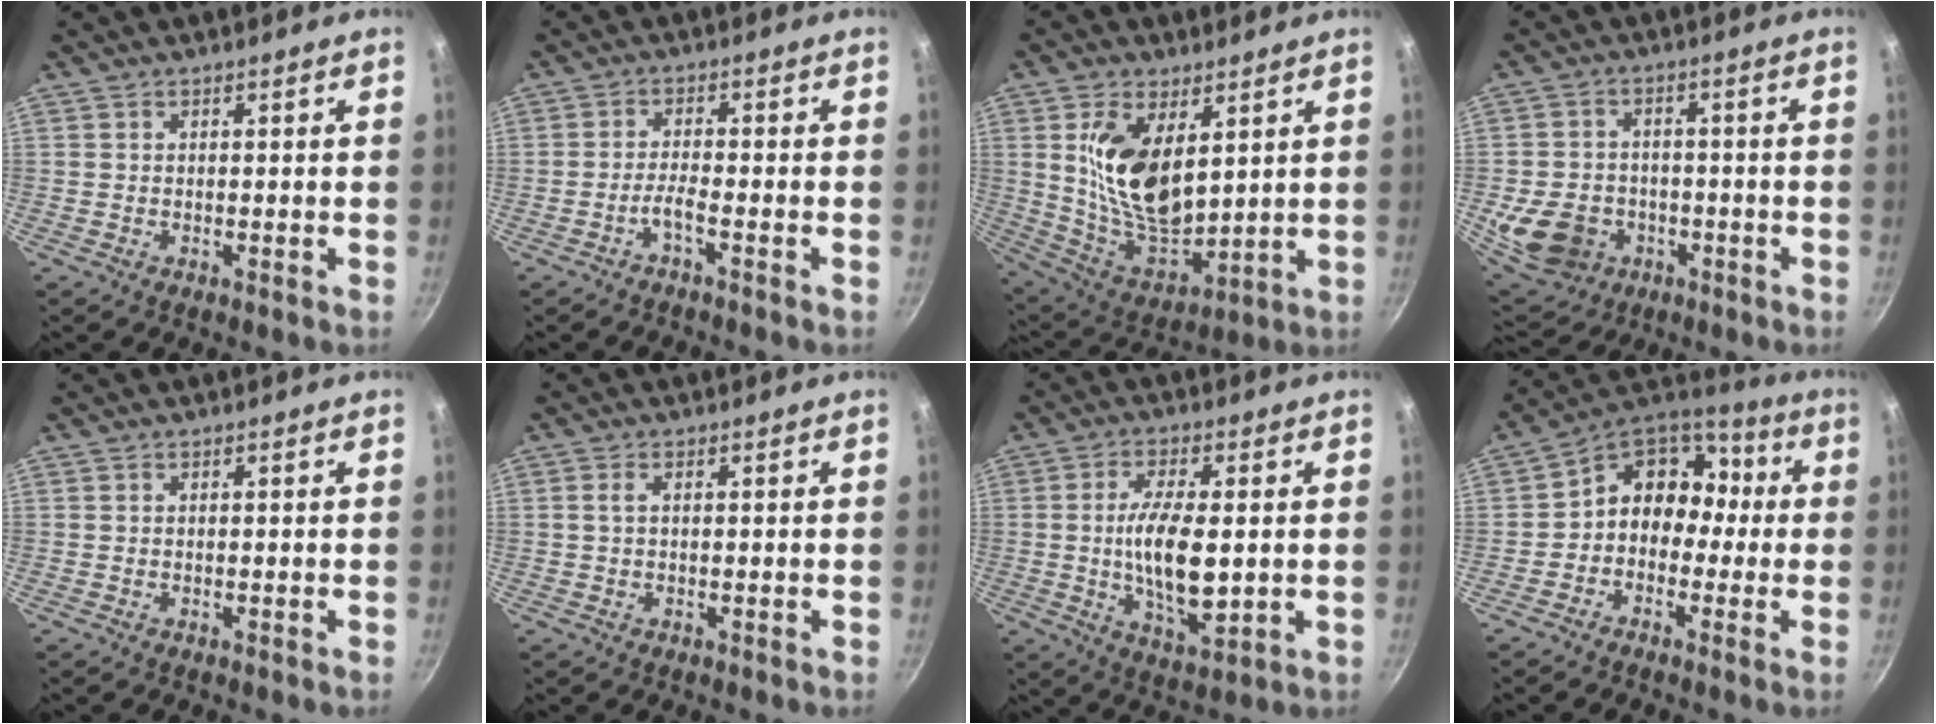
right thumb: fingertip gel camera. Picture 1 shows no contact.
{"total": 2.4, "force": [-1.7, 0.1, 1.7], "torque": [-0.038, 0.016, -0.034]}
{"total": 16.3, "force": [4.6, 8.9, 12.8], "torque": [-0.215, -0.043, 0.101]}
{"total": 12.0, "force": [-3.4, 9.7, 6.2], "torque": [-0.103, 0.016, -0.045]}
{"total": 0.0}
{"total": 1.3, "force": [0.2, 0.6, 1.1], "torque": [-0.023, 0.003, 0.003]}
{"total": 12.0, "force": [-0.2, 4.7, 11.1], "torque": [-0.203, -0.006, 0.000]}
{"total": 11.8, "force": [-1.0, 9.9, 6.4], "torque": [-0.053, 0.056, -0.042]}